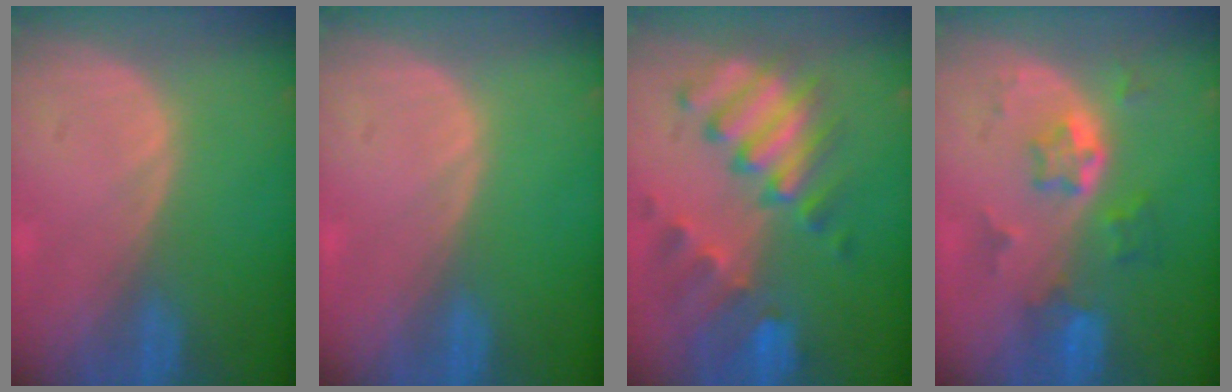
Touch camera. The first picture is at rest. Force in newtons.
{"total": 0.0}
{"total": 10.1, "press": 8.9, "slide": 4.8}
{"total": 5.9, "press": 5.4, "slide": 2.5}